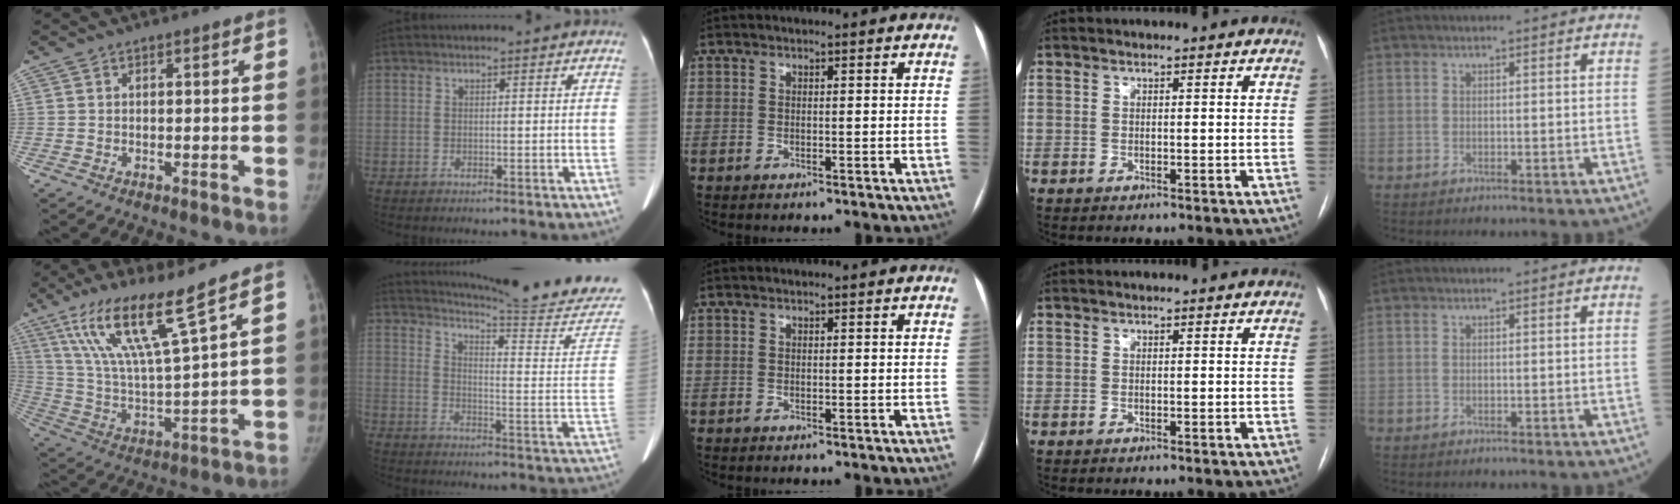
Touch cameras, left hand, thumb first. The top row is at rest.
{"thumb": {"total": 15.8, "force": [10.2, 0.9, 12.1], "torque": [-0.229, -0.054, 0.202]}, "index": {"total": 25.5, "force": [23.9, -1.3, 8.7], "torque": [-0.139, -0.136, 0.289]}}